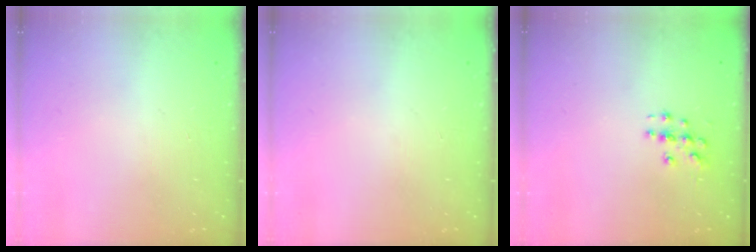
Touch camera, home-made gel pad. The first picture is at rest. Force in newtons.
{"total": 0.0}
{"total": 3.5, "press": 3.4, "slide": 0.2}